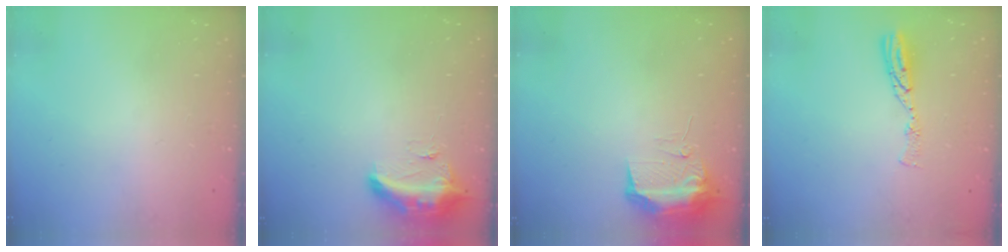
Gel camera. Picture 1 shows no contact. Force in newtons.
{"total": 9.6, "press": 9.6, "slide": 0.6}
{"total": 10.1, "press": 10.1, "slide": 0.3}
{"total": 7.8, "press": 7.8, "slide": 0.8}